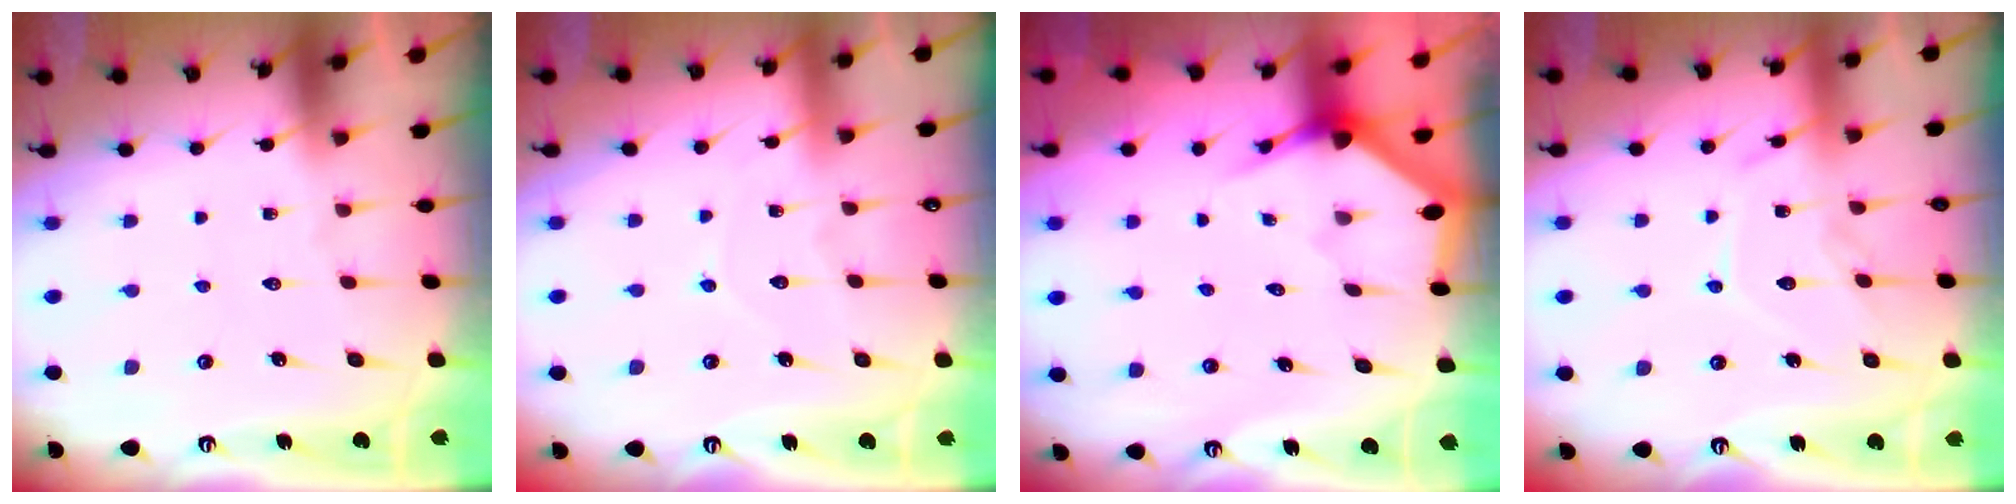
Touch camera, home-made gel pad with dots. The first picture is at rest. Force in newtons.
{"total": 5.5, "press": 5.5, "slide": 0.3}
{"total": 2.9, "press": 2.9, "slide": 0.1}
{"total": 11.4, "press": 11.4, "slide": 0.4}